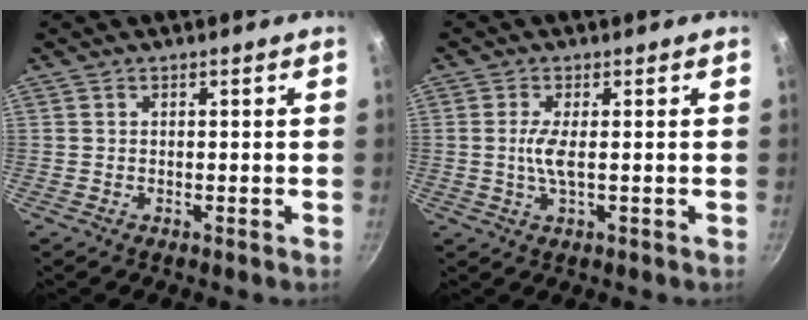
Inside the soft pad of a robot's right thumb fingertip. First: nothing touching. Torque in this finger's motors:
{"motor_torque": [1.11, 0.53, 0.60, -0.42, 0.23]}